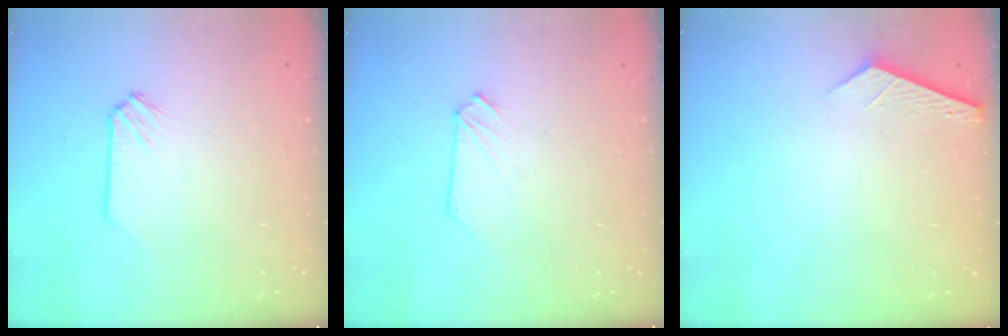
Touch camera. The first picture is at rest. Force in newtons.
{"total": 0.0}
{"total": 2.7, "press": 2.7, "slide": 0.3}